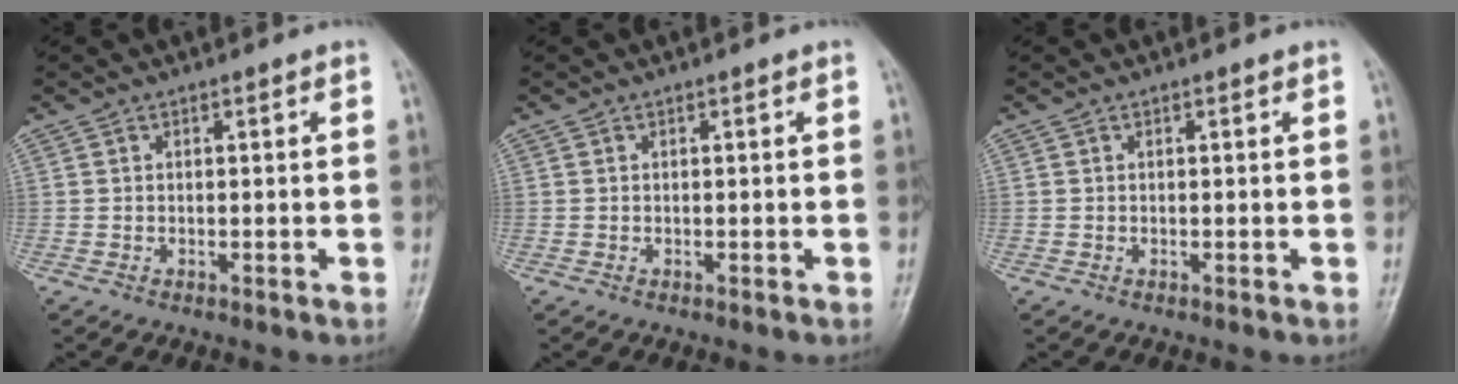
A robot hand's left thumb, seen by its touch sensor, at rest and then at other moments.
{"total": 0.0}
{"total": 0.0}